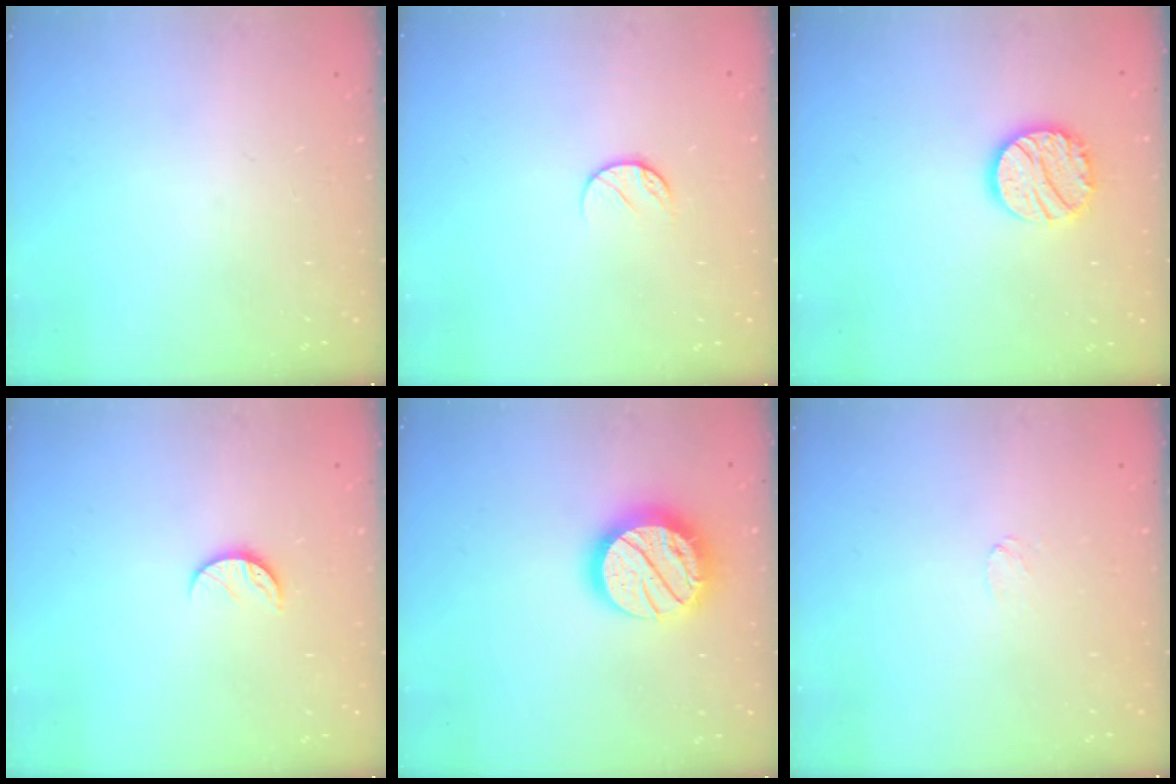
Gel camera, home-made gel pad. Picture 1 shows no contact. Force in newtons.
{"total": 7.8, "press": 7.7, "slide": 0.8}
{"total": 13.7, "press": 13.6, "slide": 1.1}
{"total": 5.7, "press": 5.7, "slide": 0.6}
{"total": 18.6, "press": 18.5, "slide": 1.6}
{"total": 2.9, "press": 2.9, "slide": 0.3}